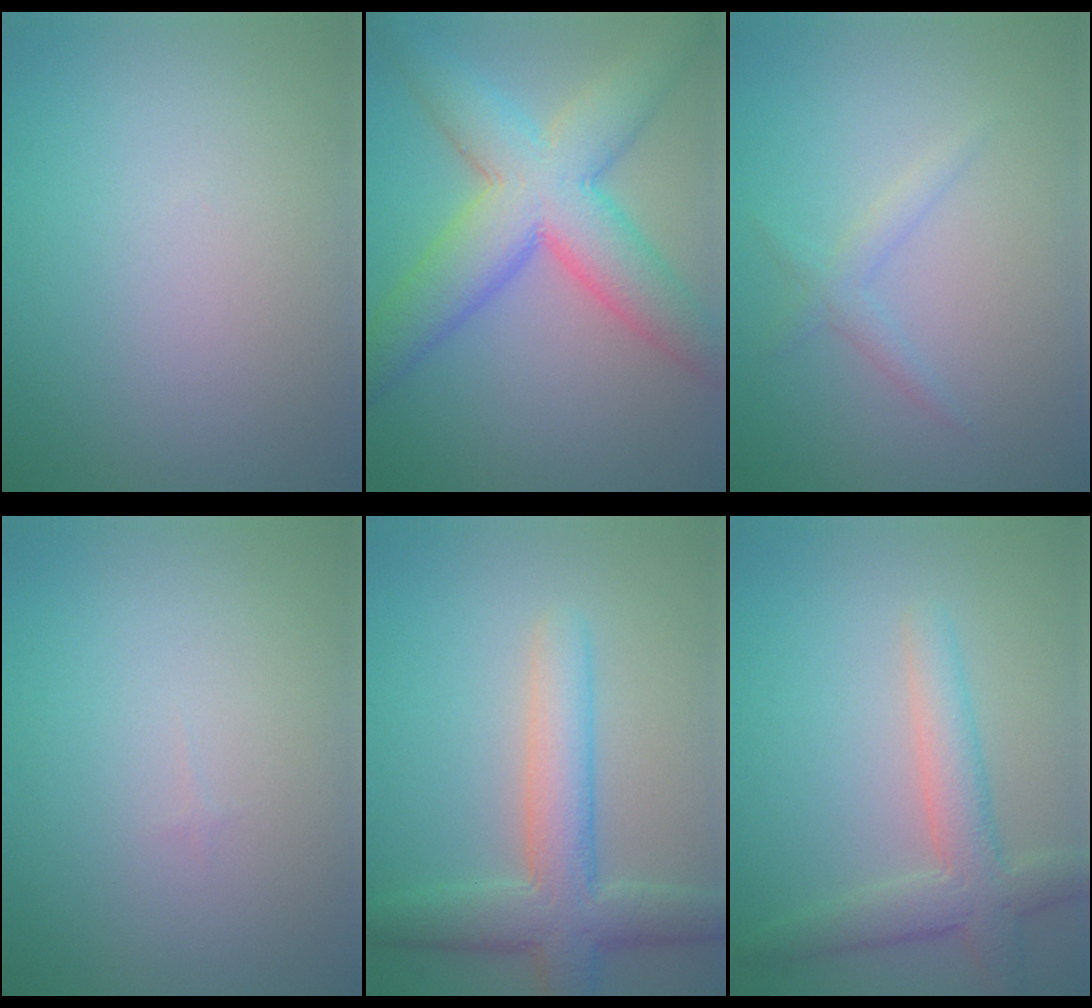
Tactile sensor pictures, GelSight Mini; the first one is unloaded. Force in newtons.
{"total": 9.2, "press": 9.2, "slide": 0.2}
{"total": 1.4, "press": 1.4, "slide": 0.0}
{"total": 0.0}
{"total": 5.7, "press": 5.7, "slide": 0.2}
{"total": 4.3, "press": 4.2, "slide": 0.4}